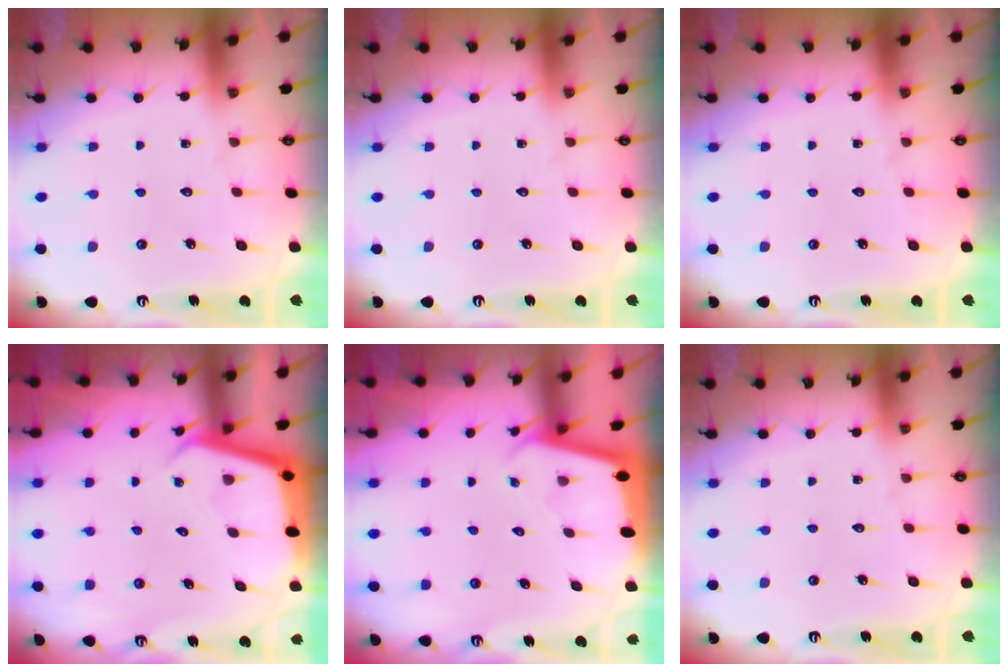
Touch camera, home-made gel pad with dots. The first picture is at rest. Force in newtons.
{"total": 0.0}
{"total": 0.0}
{"total": 3.9, "press": 3.9, "slide": 0.3}
{"total": 1.9, "press": 1.9, "slide": 0.1}
{"total": 0.0}